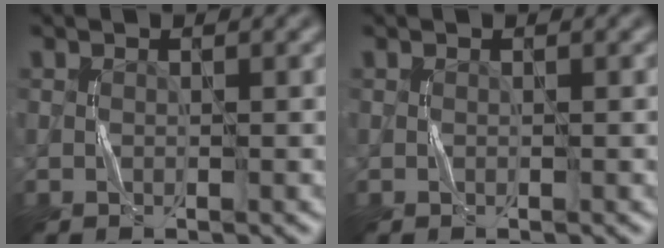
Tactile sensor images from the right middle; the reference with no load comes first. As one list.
[{"total": 0.0}]